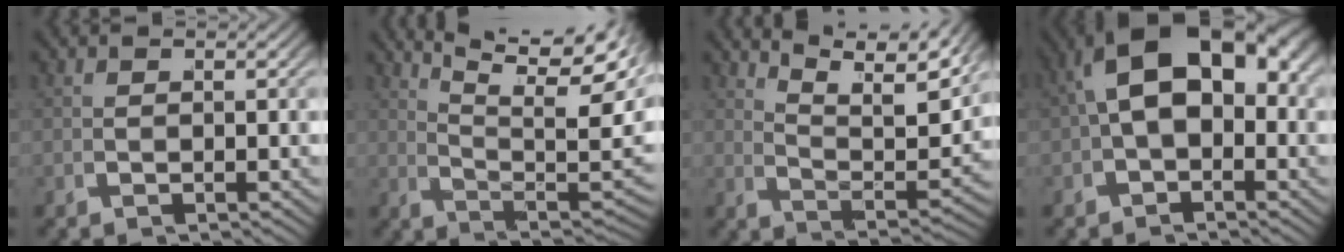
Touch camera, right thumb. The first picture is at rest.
{"total": 12.8, "force": [5.2, 6.2, 10.0], "torque": [-0.142, -0.004, 0.086]}
{"total": 10.3, "force": [6.6, 3.6, 7.0], "torque": [-0.103, 0.013, 0.099]}
{"total": 9.5, "force": [1.2, 6.1, 7.2], "torque": [-0.125, 0.002, 0.019]}